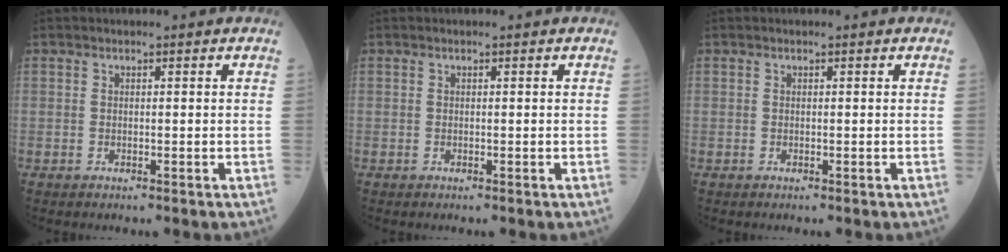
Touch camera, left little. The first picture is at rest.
{"total": 0.0}
{"total": 0.0}